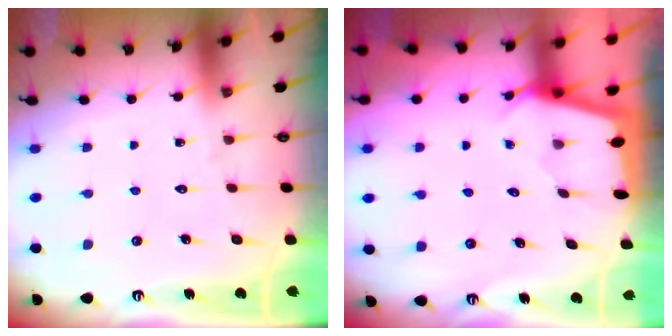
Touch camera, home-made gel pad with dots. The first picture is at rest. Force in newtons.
{"total": 2.2, "press": 2.2, "slide": 0.3}